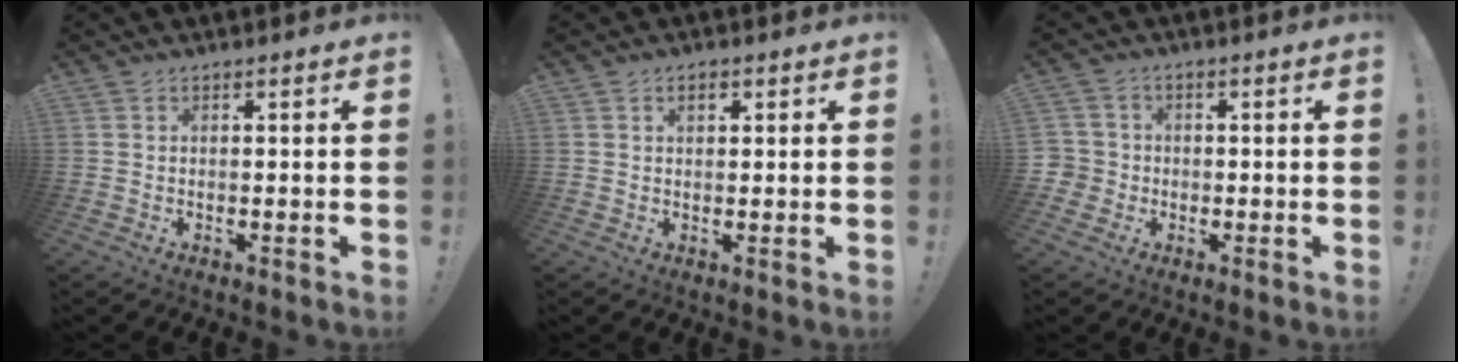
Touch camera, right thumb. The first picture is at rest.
{"total": 2.2, "force": [1.0, 1.1, 1.5], "torque": [-0.017, -0.002, 0.014]}
{"total": 3.9, "force": [-0.7, 3.8, 0.8], "torque": [-0.026, 0.010, -0.012]}